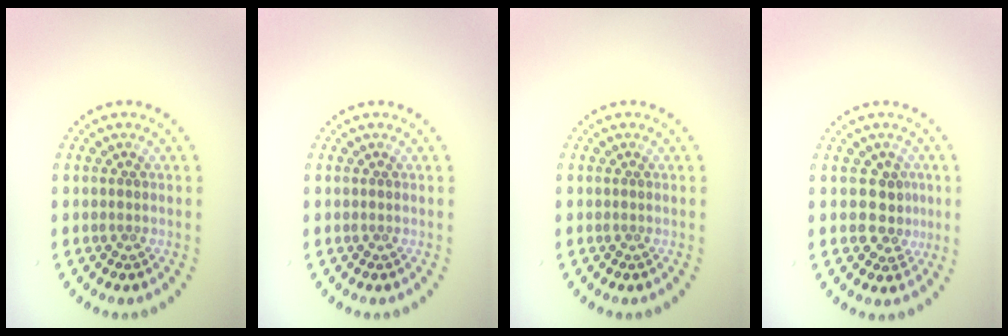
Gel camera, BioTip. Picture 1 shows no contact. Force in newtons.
{"total": 0.0}
{"total": 0.0}
{"total": 2.9, "press": 2.7, "slide": 1.2}